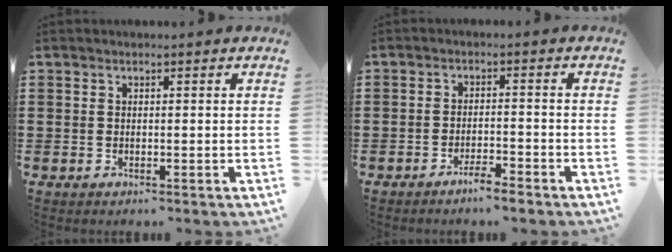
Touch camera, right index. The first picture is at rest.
{"total": 2.8, "force": [-2.6, 0.1, 0.9], "torque": [-0.017, 0.003, -0.051]}